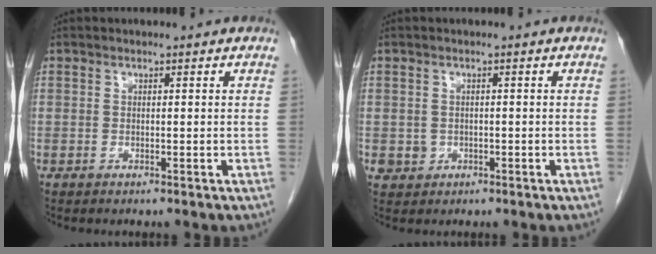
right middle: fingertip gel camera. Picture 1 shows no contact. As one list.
[{"total": 2.0, "force": [-0.4, 2.0, 0.3], "torque": [-0.002, 0.006, 0.002]}]